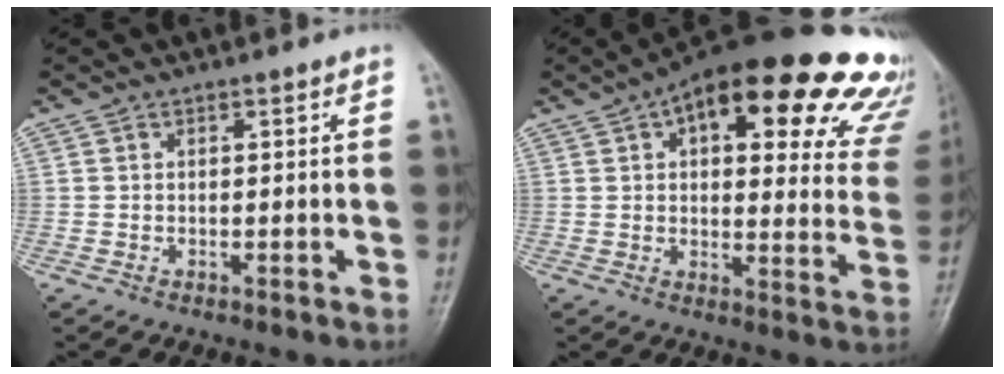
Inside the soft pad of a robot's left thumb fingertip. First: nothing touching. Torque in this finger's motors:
{"motor_torque": [1.07, 1.11, 1.73, -1.04, 0.12]}